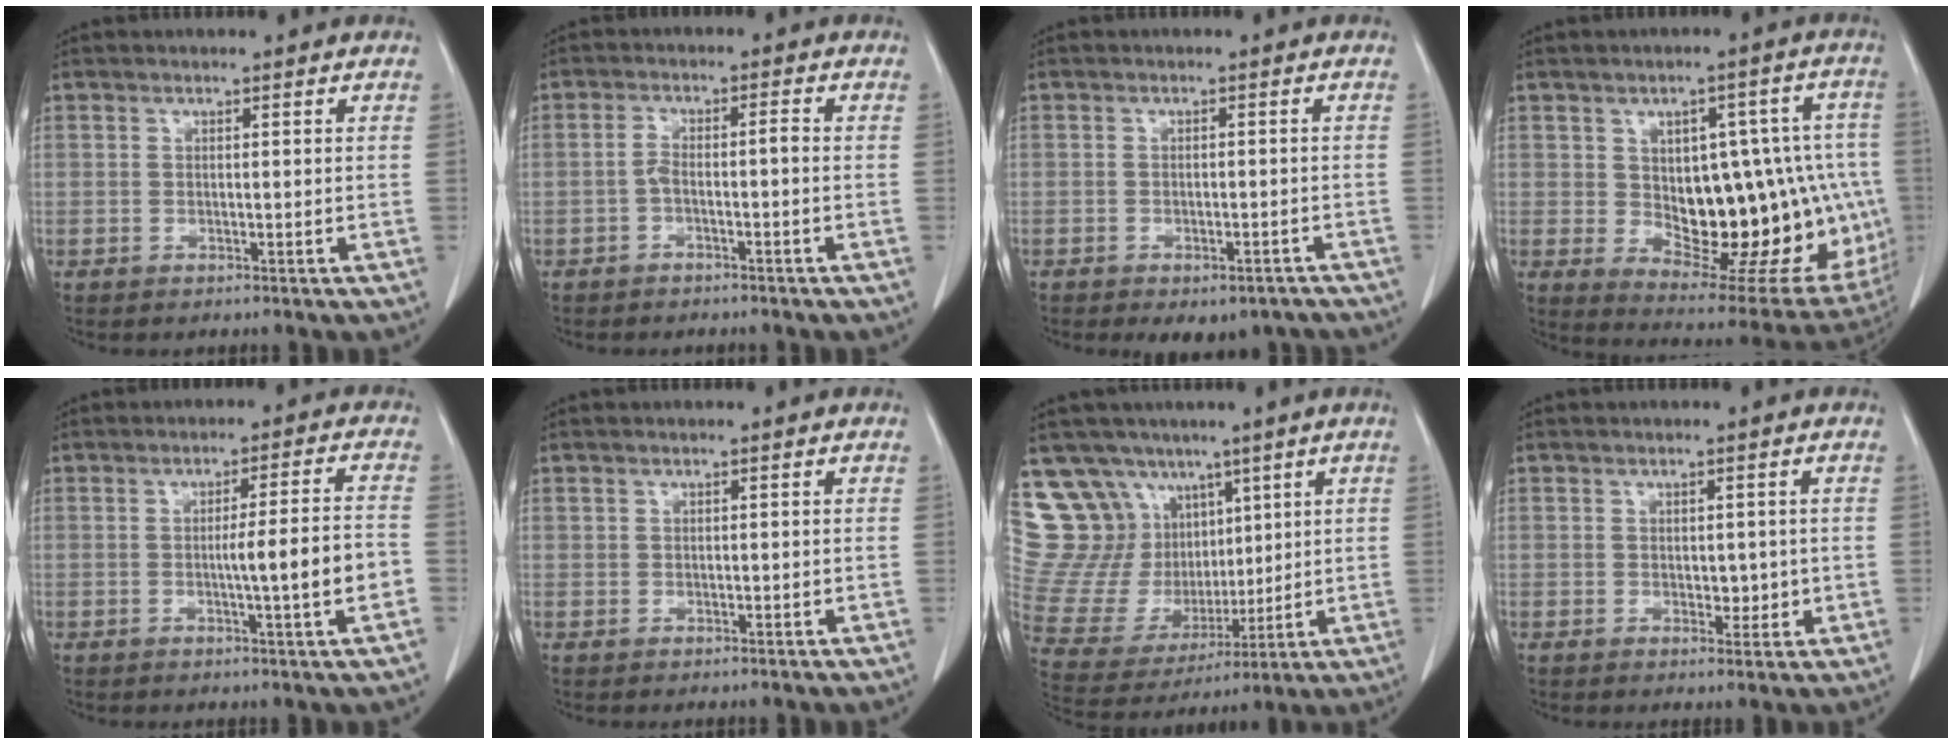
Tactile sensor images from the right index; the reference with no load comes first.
{"total": 2.8, "force": [-1.0, 0.7, 2.5], "torque": [-0.047, 0.017, -0.014]}
{"total": 6.9, "force": [-5.4, 3.1, 2.9], "torque": [-0.024, 0.007, -0.065]}
{"total": 22.3, "force": [-1.4, 10.1, 19.9], "torque": [-0.199, 0.028, 0.016]}
{"total": 7.7, "force": [-1.7, -0.5, 7.5], "torque": [-0.109, 0.003, -0.023]}
{"total": 0.5, "force": [0.3, 0.4, 0.1], "torque": [0.008, 0.002, 0.007]}
{"total": 16.8, "force": [10.1, 12.6, 4.7], "torque": [-0.108, 0.059, 0.216]}
{"total": 2.7, "force": [0.1, 1.8, 2.0], "torque": [-0.022, -0.001, 0.011]}